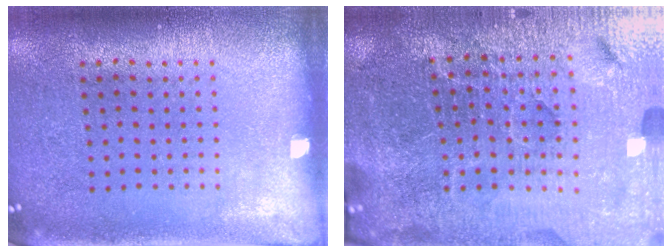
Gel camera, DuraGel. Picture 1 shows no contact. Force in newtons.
{"total": 6.3, "press": 5.6, "slide": 2.8}